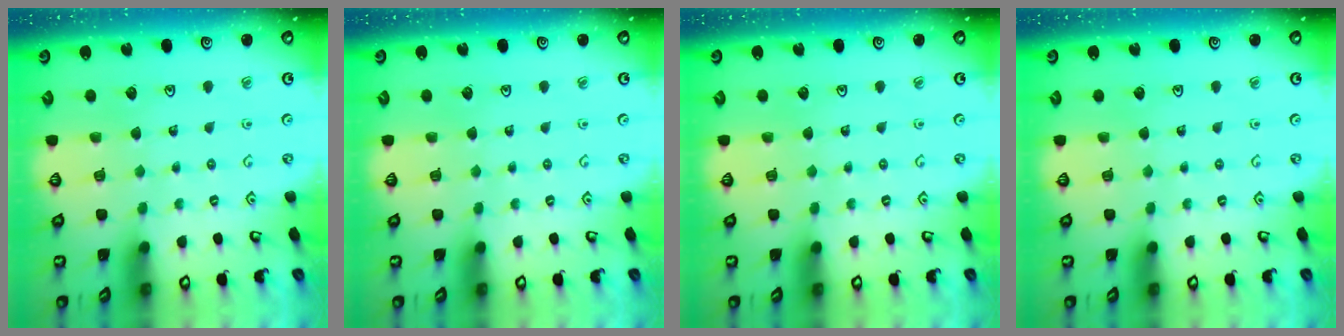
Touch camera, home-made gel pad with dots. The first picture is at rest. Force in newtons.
{"total": 0.0}
{"total": 0.0}
{"total": 0.0}